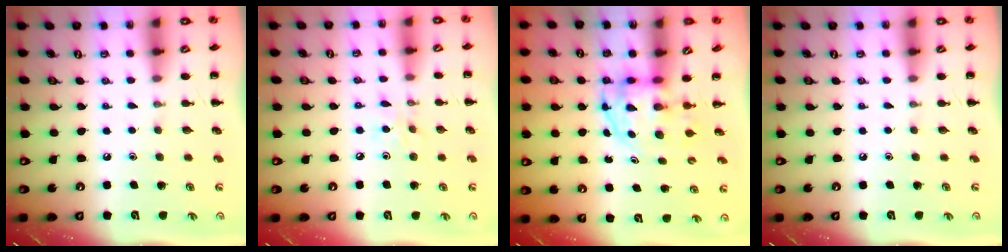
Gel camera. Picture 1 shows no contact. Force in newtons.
{"total": 4.0, "press": 3.8, "slide": 1.4}
{"total": 3.7, "press": 3.7, "slide": 0.5}
{"total": 0.0}